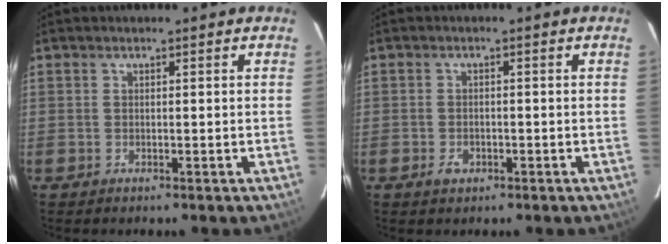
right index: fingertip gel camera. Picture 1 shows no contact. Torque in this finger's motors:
{"motor_torque": [0.36, 0.13, 0.03, 0.03]}